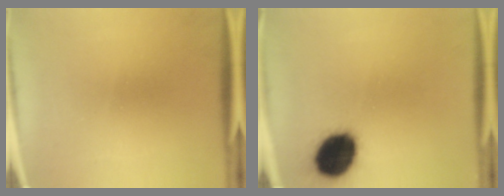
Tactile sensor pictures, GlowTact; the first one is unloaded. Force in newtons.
{"total": 15.1}